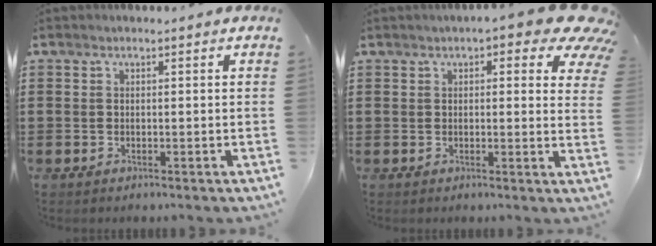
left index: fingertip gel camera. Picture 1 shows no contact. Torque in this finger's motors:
{"motor_torque": [2.14, 0.00, 1.06, 0.21]}